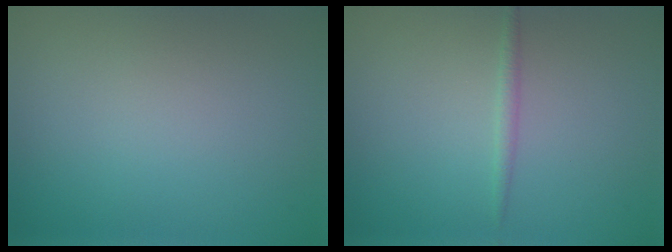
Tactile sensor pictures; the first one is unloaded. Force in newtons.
{"total": 0.9, "press": 0.9, "slide": 0.0}